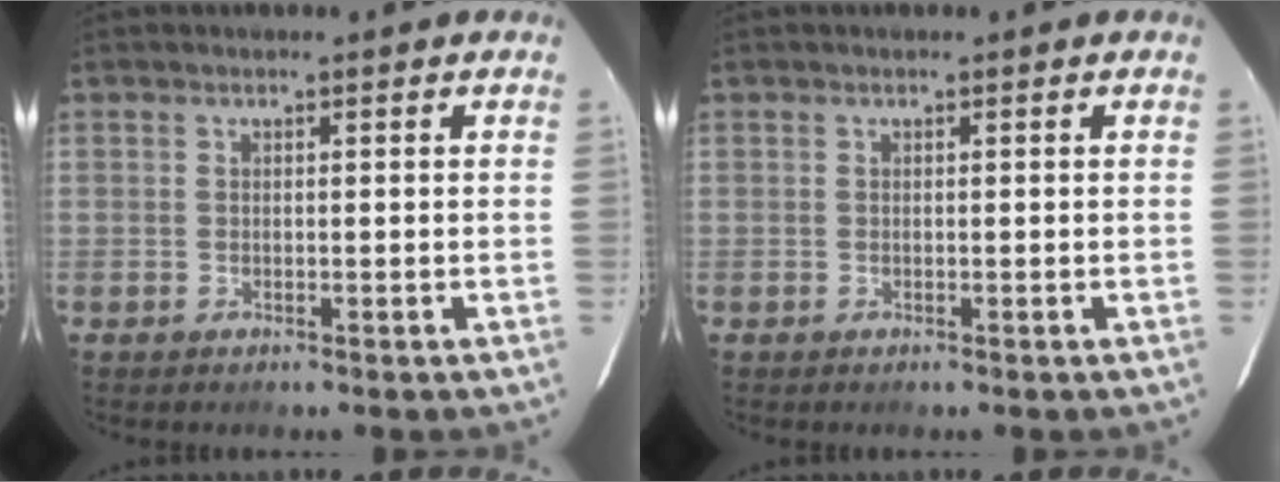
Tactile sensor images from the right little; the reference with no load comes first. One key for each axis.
{"total": 0.0}